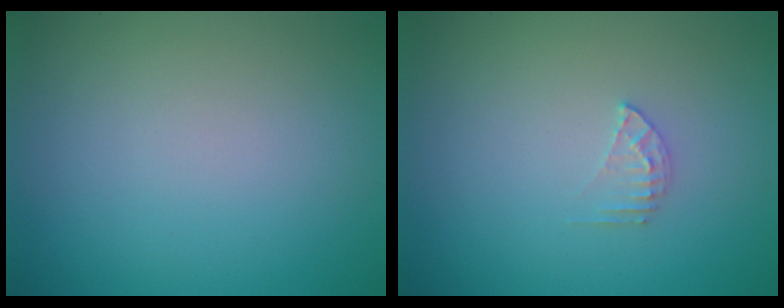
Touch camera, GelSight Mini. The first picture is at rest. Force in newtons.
{"total": 1.3, "press": 1.3, "slide": 0.1}